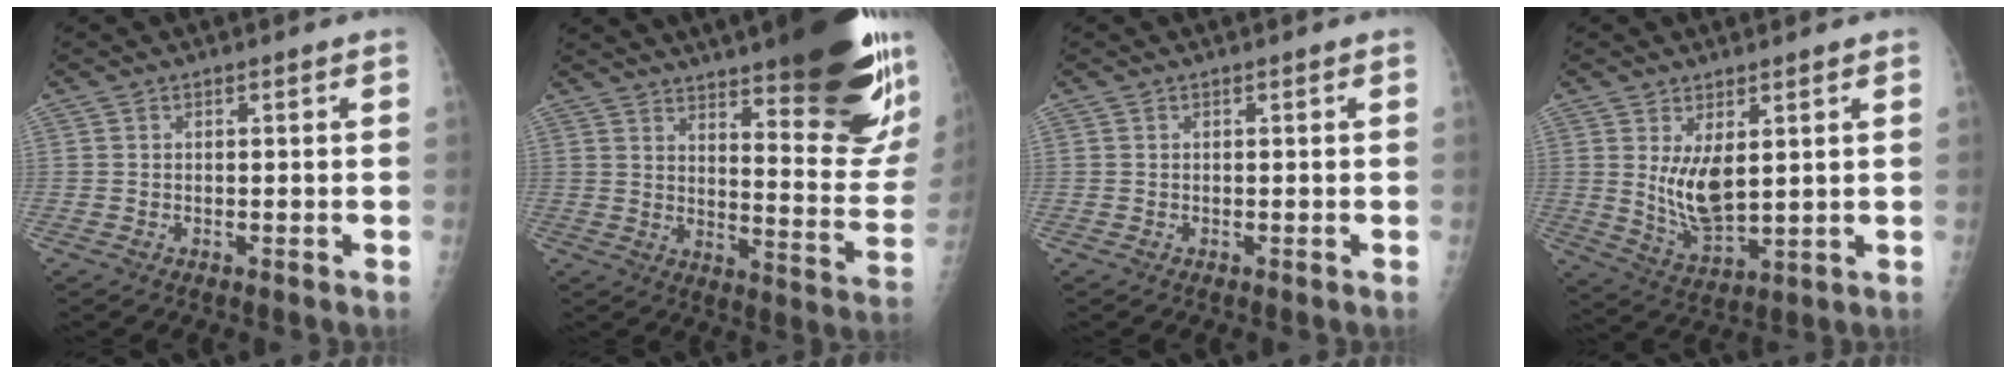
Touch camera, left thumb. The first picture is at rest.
{"total": 29.7, "force": [20.2, 6.9, 20.7], "torque": [-0.224, -0.094, 0.269]}
{"total": 0.0}
{"total": 8.6, "force": [2.4, 3.8, 7.3], "torque": [-0.123, -0.031, 0.058]}